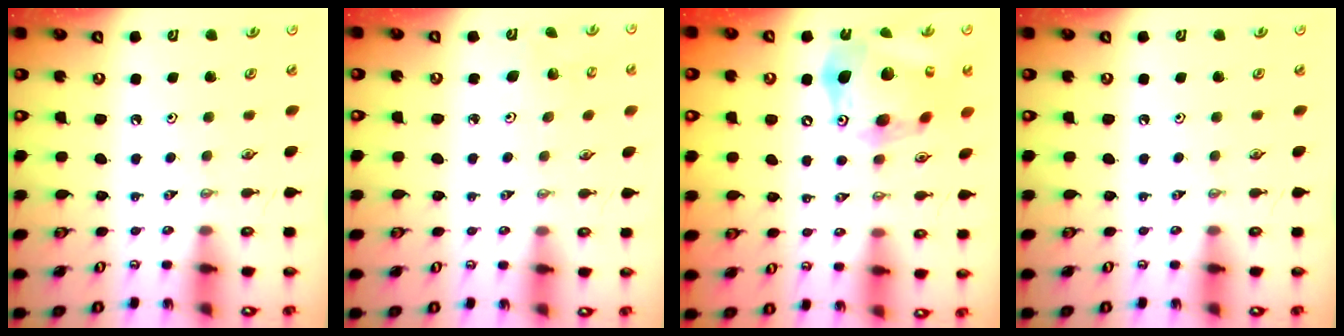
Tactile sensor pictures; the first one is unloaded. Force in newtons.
{"total": 4.7, "press": 4.6, "slide": 0.7}
{"total": 21.3, "press": 21.1, "slide": 2.5}
{"total": 0.0}